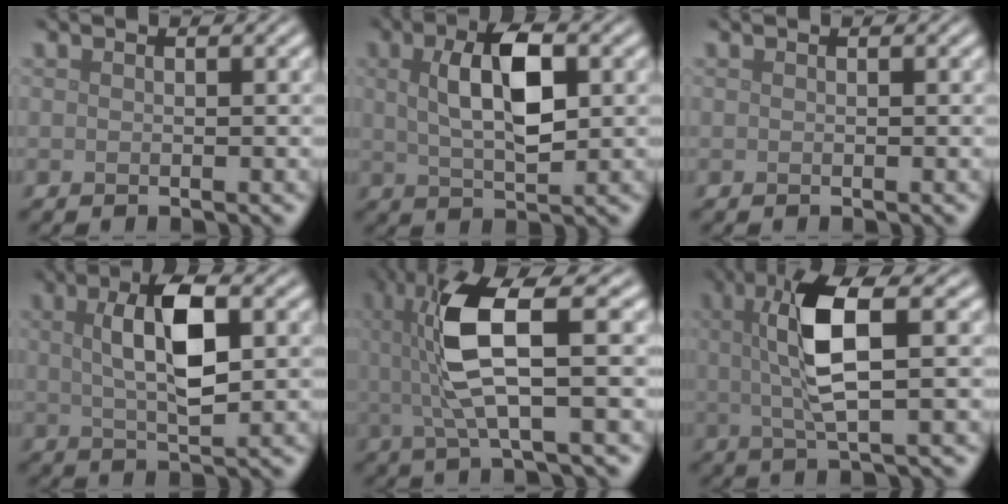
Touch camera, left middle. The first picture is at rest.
{"total": 6.2, "force": [1.4, 2.5, 5.5], "torque": [-0.104, 0.007, 0.024]}
{"total": 0.0}
{"total": 6.4, "force": [1.4, 2.3, 5.9], "torque": [-0.108, 0.008, 0.024]}
{"total": 7.3, "force": [1.0, 1.7, 7.1], "torque": [-0.150, 0.003, 0.023]}
{"total": 6.7, "force": [1.2, 1.7, 6.3], "torque": [-0.125, 0.008, 0.023]}